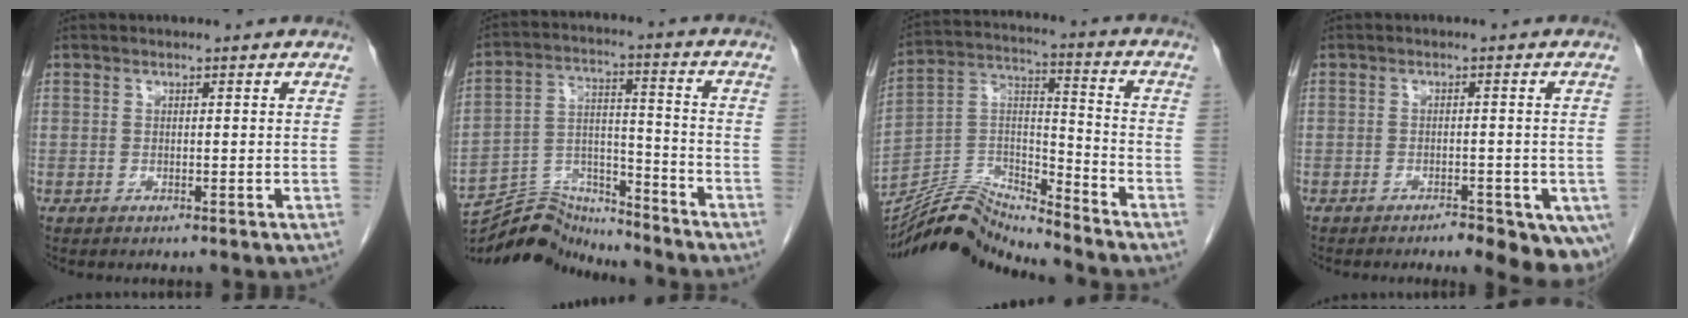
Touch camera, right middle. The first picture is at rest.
{"total": 12.5, "force": [-12.4, 1.3, 0.9], "torque": [-0.021, 0.027, -0.223]}
{"total": 12.3, "force": [-12.2, -0.7, 0.9], "torque": [-0.021, 0.049, -0.233]}
{"total": 10.4, "force": [-7.0, 3.8, 6.8], "torque": [-0.067, -0.004, -0.085]}